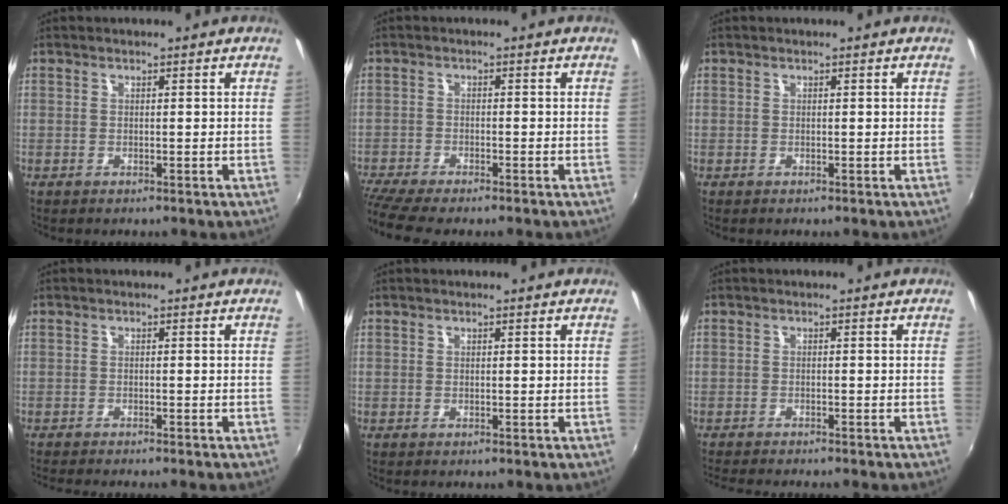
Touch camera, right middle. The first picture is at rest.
{"total": 6.9, "force": [-6.1, 0.6, 3.2], "torque": [-0.088, -0.034, -0.108]}
{"total": 0.0}
{"total": 3.4, "force": [-3.1, -0.2, 1.3], "torque": [-0.033, -0.012, -0.052]}
{"total": 0.0}
{"total": 4.8, "force": [-4.4, 0.0, 1.8], "torque": [-0.044, -0.016, -0.074]}